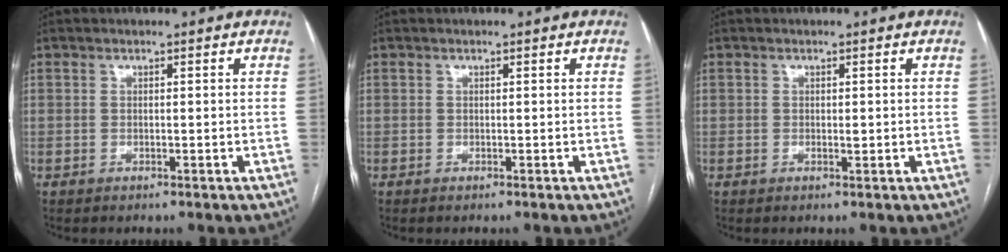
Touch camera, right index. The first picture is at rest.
{"total": 0.0}
{"total": 0.8, "force": [0.0, 0.3, 0.8], "torque": [-0.011, -0.002, 0.000]}